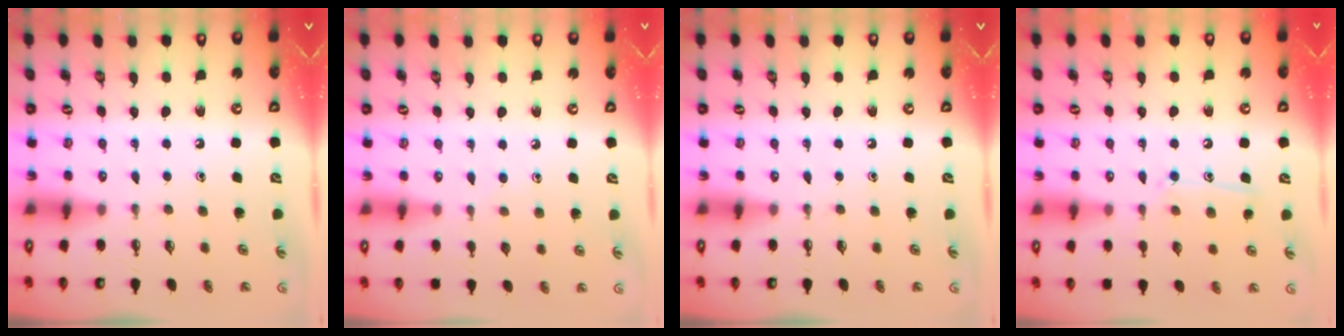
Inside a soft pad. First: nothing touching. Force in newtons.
{"total": 4.9, "press": 4.9, "slide": 0.6}
{"total": 0.0}
{"total": 10.3, "press": 10.3, "slide": 0.7}